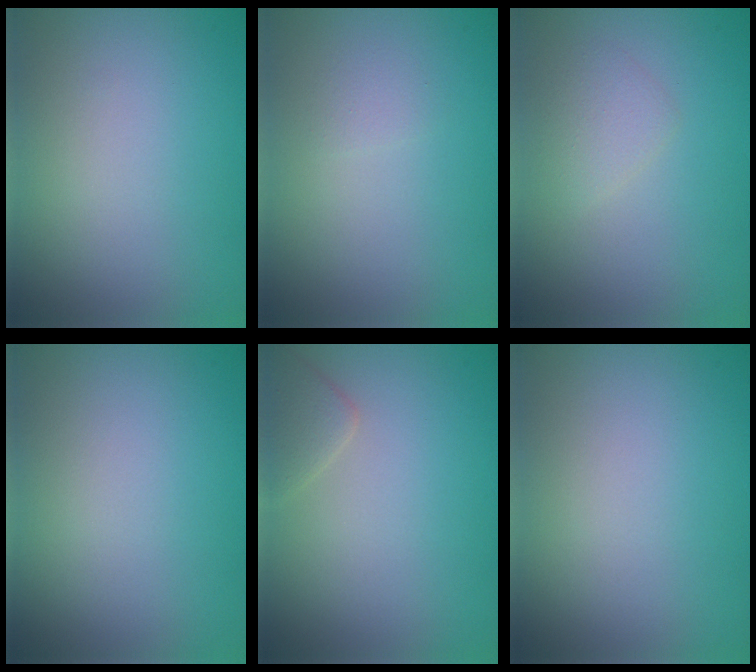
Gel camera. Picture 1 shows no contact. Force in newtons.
{"total": 0.7, "press": 0.7, "slide": 0.0}
{"total": 1.6, "press": 1.6, "slide": 0.0}
{"total": 0.0}
{"total": 1.7, "press": 1.7, "slide": 0.1}
{"total": 0.0}